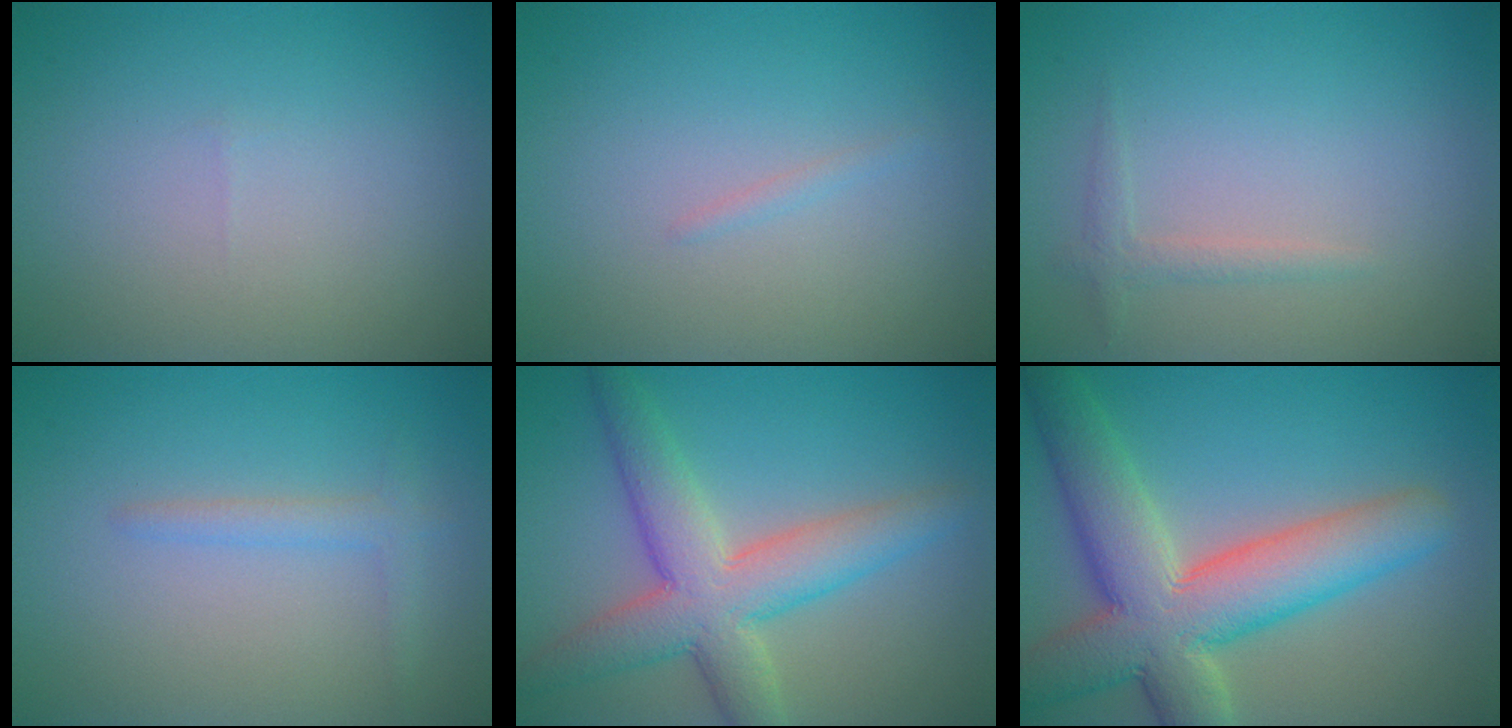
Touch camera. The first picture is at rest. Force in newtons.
{"total": 0.6, "press": 0.6, "slide": 0.1}
{"total": 1.2, "press": 1.2, "slide": 0.0}
{"total": 1.4, "press": 1.4, "slide": 0.2}
{"total": 7.0, "press": 7.0, "slide": 0.2}
{"total": 10.2, "press": 10.2, "slide": 0.8}